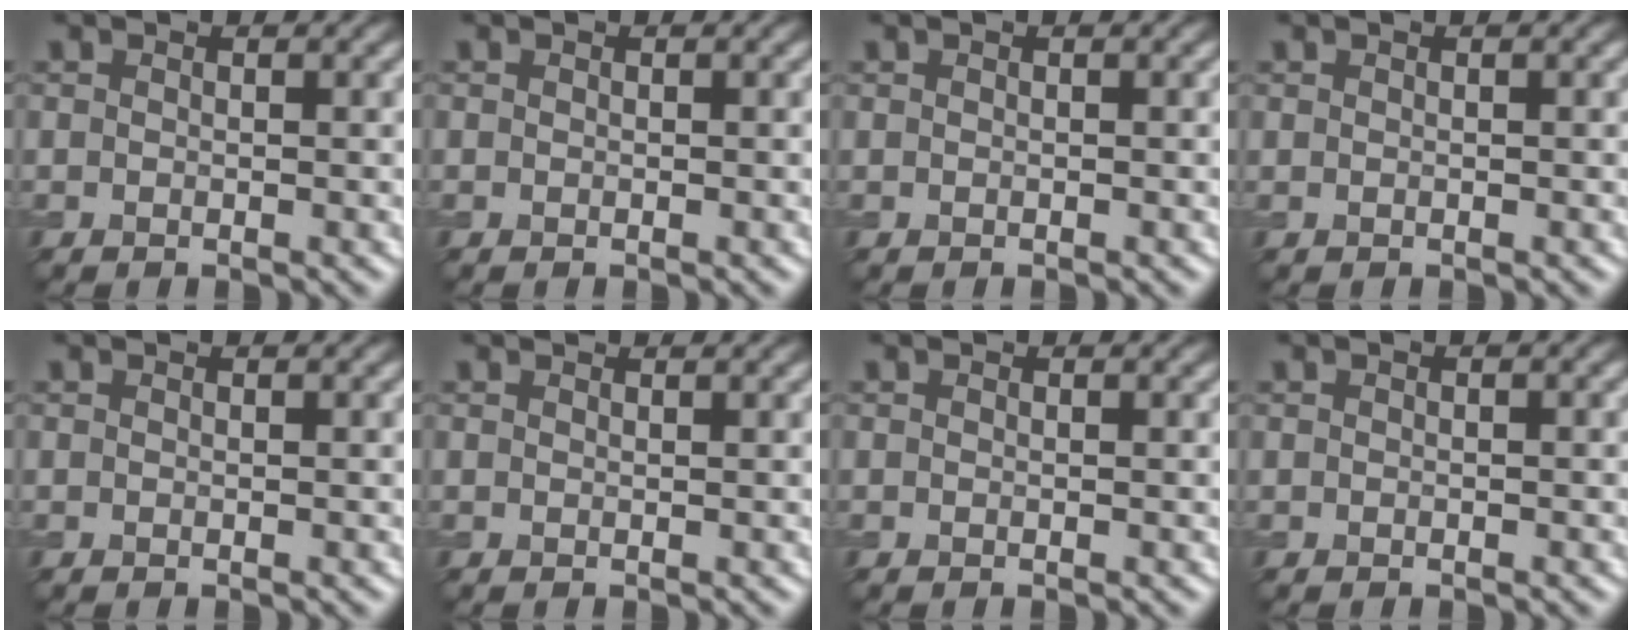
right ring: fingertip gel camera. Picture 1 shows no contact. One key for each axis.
{"total": 0.0}
{"total": 0.0}
{"total": 0.0}
{"total": 0.8, "fx": 0.8, "fy": 0.1, "fz": 0.2, "tx": -0.004, "ty": -0.003, "tz": 0.006}
{"total": 1.8, "fx": 1.6, "fy": 0.3, "fz": 0.6, "tx": -0.010, "ty": -0.001, "tz": 0.013}
{"total": 0.9, "fx": 0.9, "fy": 0.1, "fz": 0.2, "tx": -0.005, "ty": -0.004, "tz": 0.008}
{"total": 0.0}